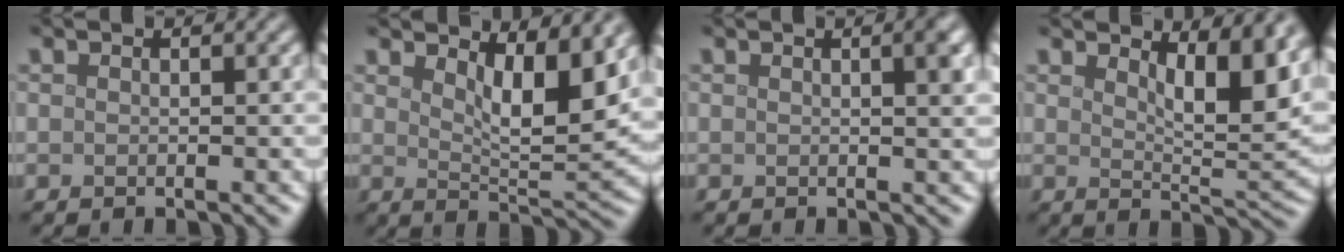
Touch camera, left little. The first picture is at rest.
{"total": 5.7, "force": [3.1, 1.7, 4.5], "torque": [-0.068, -0.012, 0.051]}
{"total": 2.2, "force": [0.6, 0.5, 2.0], "torque": [-0.018, 0.007, 0.005]}
{"total": 5.8, "force": [3.1, 1.9, 4.6], "torque": [-0.064, -0.009, 0.047]}